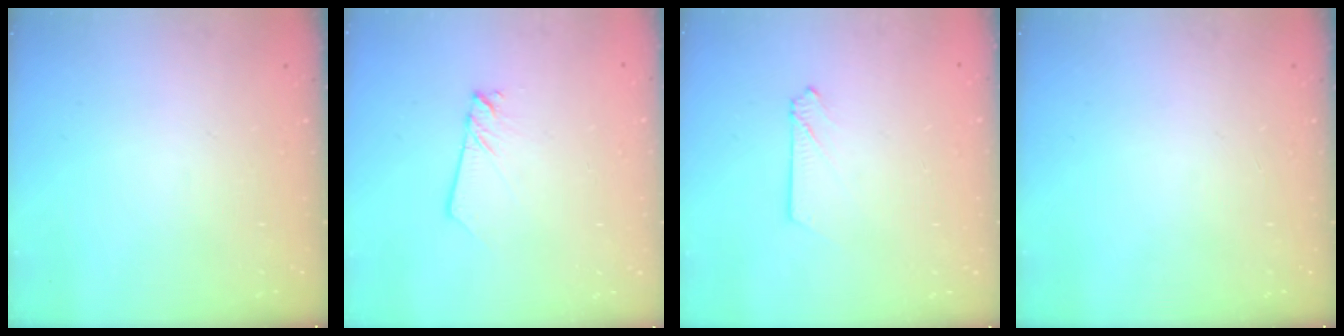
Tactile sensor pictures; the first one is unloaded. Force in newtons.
{"total": 2.7, "press": 2.7, "slide": 0.2}
{"total": 2.7, "press": 2.7, "slide": 0.3}
{"total": 0.0}